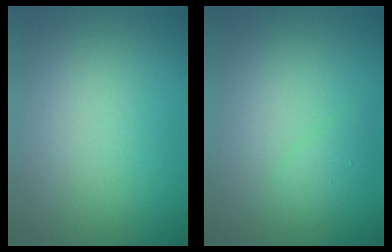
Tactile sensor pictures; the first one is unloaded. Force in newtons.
{"total": 1.1, "press": 1.1, "slide": 0.0}